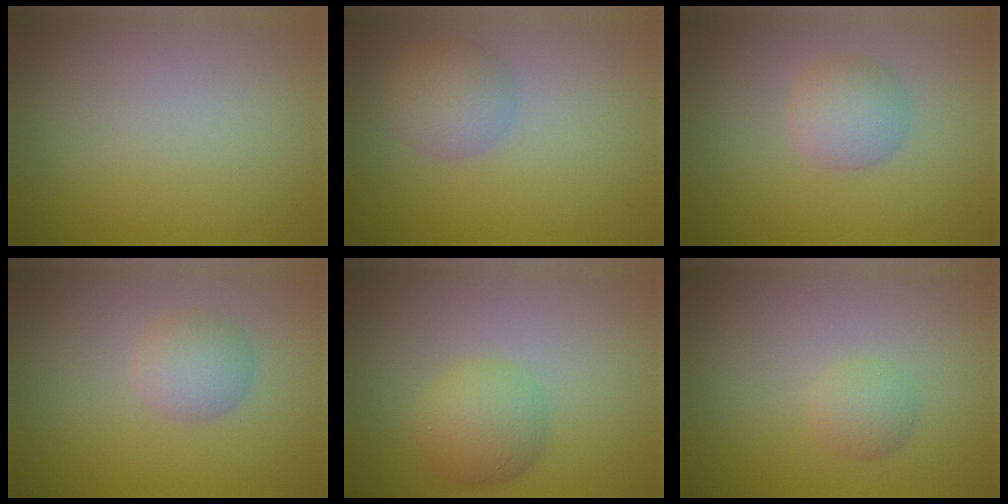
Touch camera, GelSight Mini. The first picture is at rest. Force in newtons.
{"total": 3.0, "press": 3.0, "slide": 0.0}
{"total": 2.7, "press": 2.7, "slide": 0.1}
{"total": 2.5, "press": 2.4, "slide": 0.2}
{"total": 3.5, "press": 3.5, "slide": 0.0}
{"total": 1.6, "press": 1.6, "slide": 0.0}